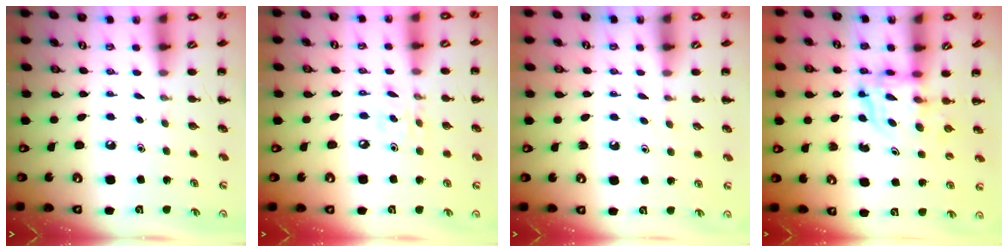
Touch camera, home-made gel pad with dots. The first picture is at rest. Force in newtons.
{"total": 5.1, "press": 4.9, "slide": 1.2}
{"total": 2.6, "press": 2.5, "slide": 0.9}
{"total": 3.5, "press": 3.5, "slide": 0.3}